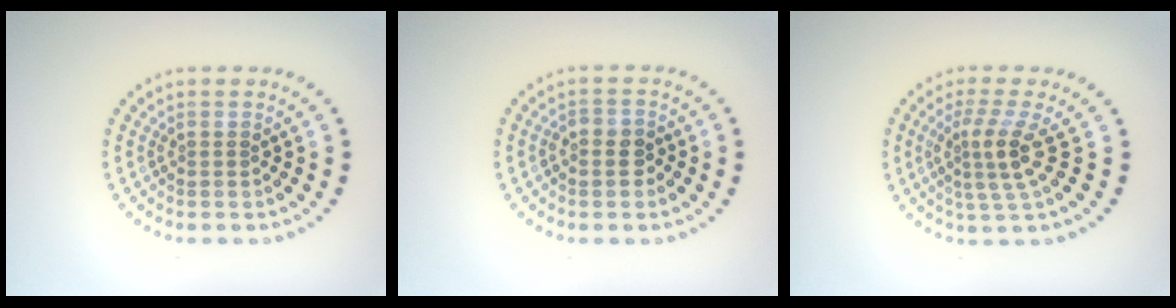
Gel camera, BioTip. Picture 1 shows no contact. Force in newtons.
{"total": 2.0, "press": 1.9, "slide": 0.5}
{"total": 3.1, "press": 2.3, "slide": 2.1}